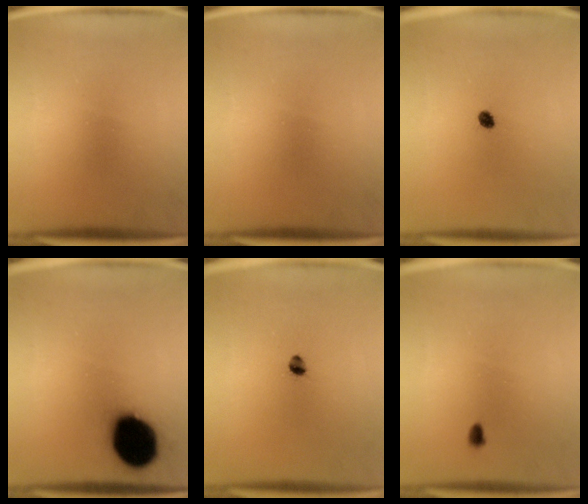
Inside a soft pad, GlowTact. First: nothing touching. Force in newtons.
{"total": 0.0}
{"total": 1.7}
{"total": 18.7}
{"total": 2.0}
{"total": 1.0}